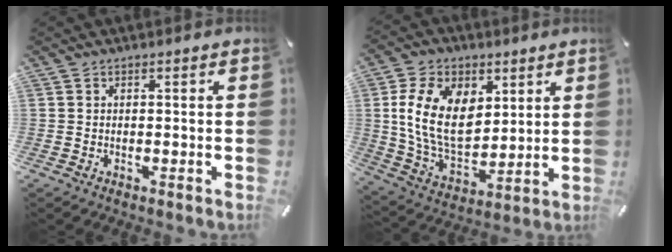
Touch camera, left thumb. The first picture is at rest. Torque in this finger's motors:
{"motor_torque": [0.83, 0.98, 2.21, -0.57, 0.26]}